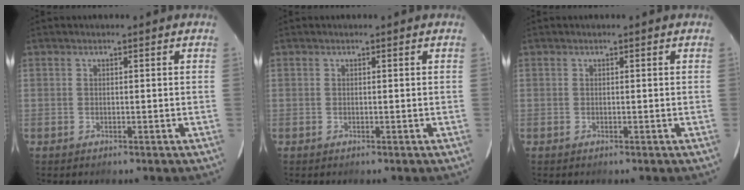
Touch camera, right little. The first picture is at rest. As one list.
[{"total": 0.0}, {"total": 0.0}]